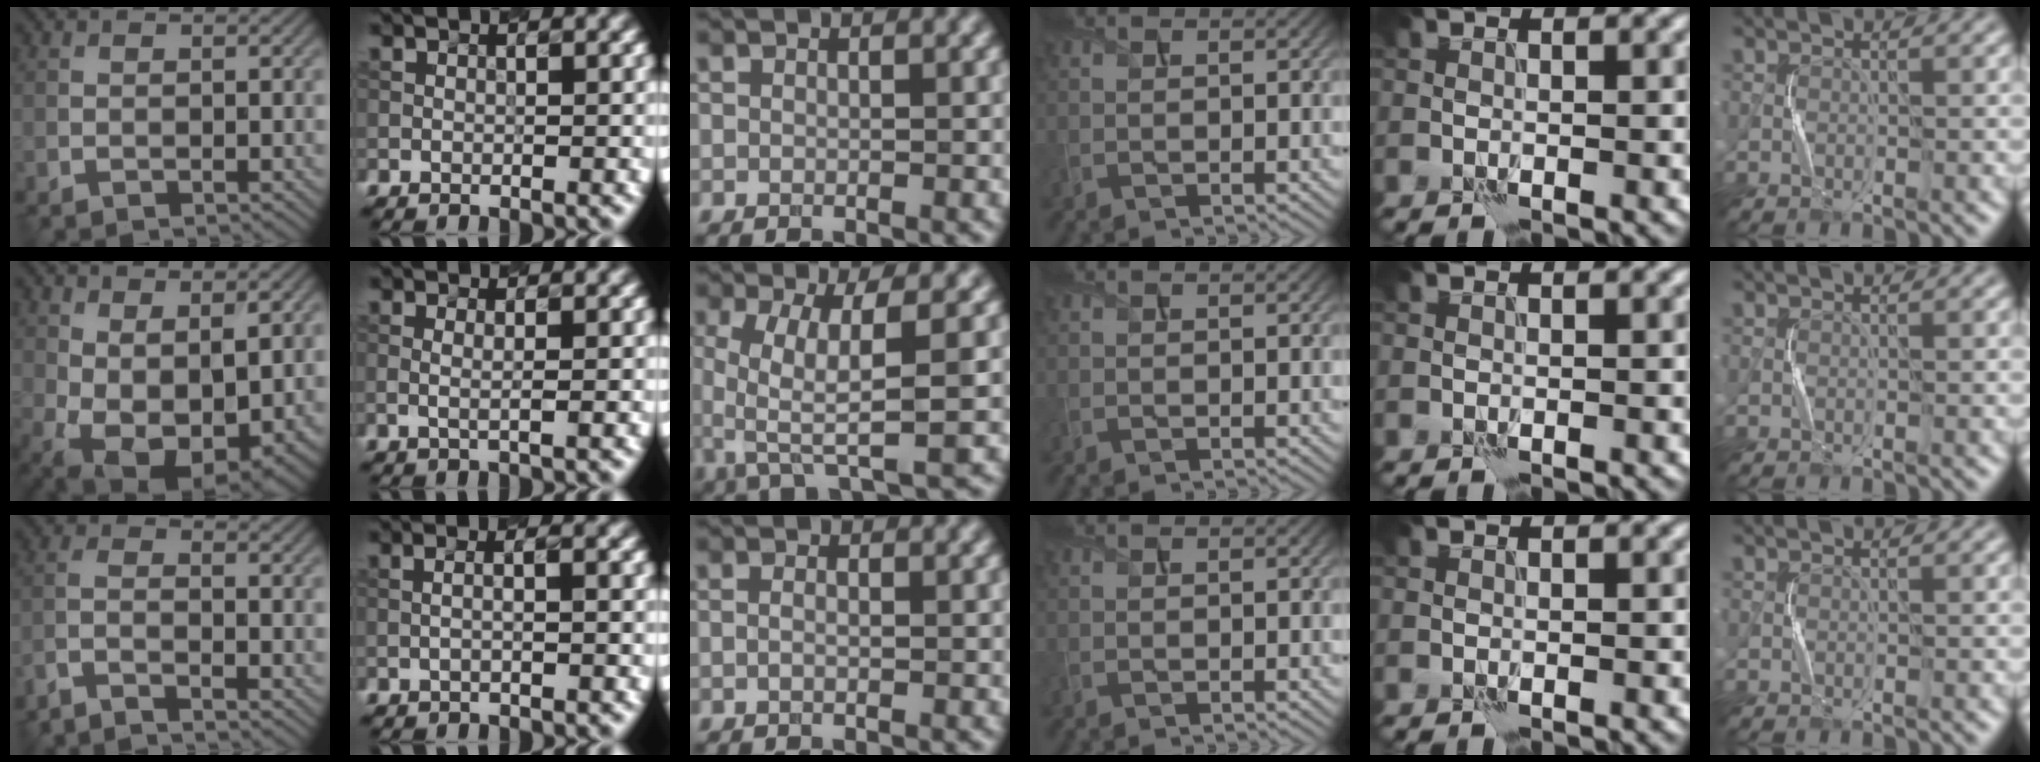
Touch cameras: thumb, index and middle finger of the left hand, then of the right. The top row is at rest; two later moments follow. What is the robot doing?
{"motion": "squeeze", "object": "sponge"}